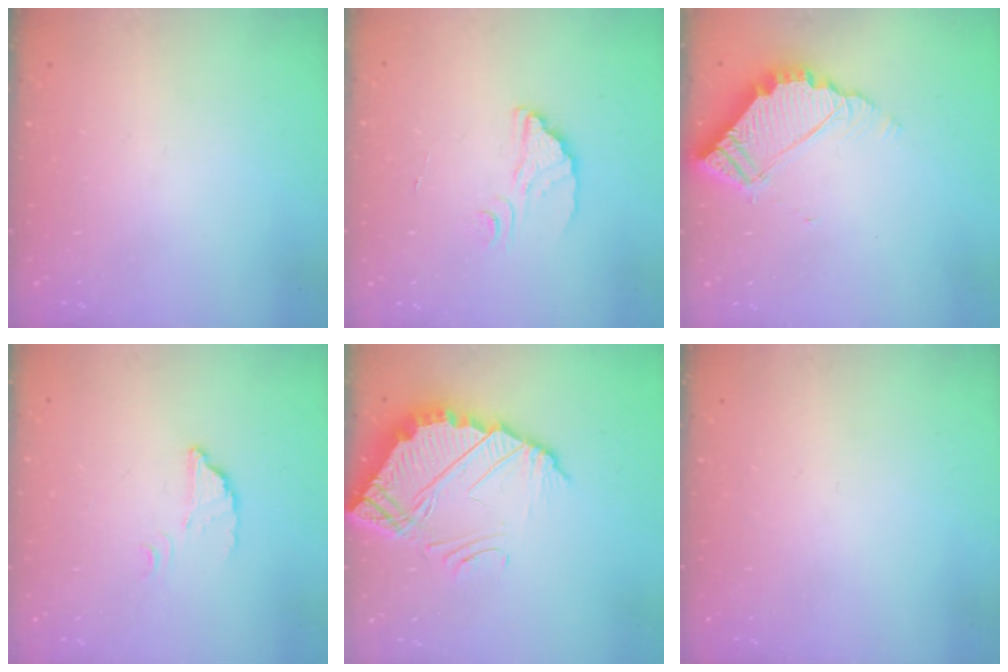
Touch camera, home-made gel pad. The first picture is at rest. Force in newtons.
{"total": 2.8, "press": 2.8, "slide": 0.0}
{"total": 6.0, "press": 6.0, "slide": 0.5}
{"total": 2.5, "press": 2.5, "slide": 0.2}
{"total": 6.6, "press": 6.6, "slide": 0.5}
{"total": 0.0}